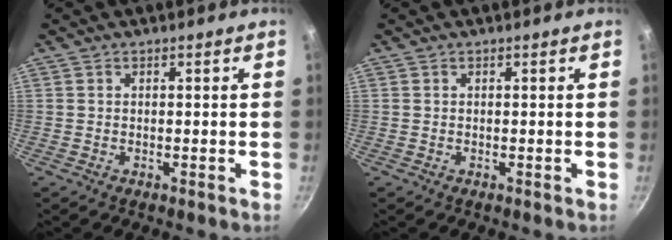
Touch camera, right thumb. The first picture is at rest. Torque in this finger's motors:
{"motor_torque": [0.00, 0.02, 0.01, -0.01, 0.00]}